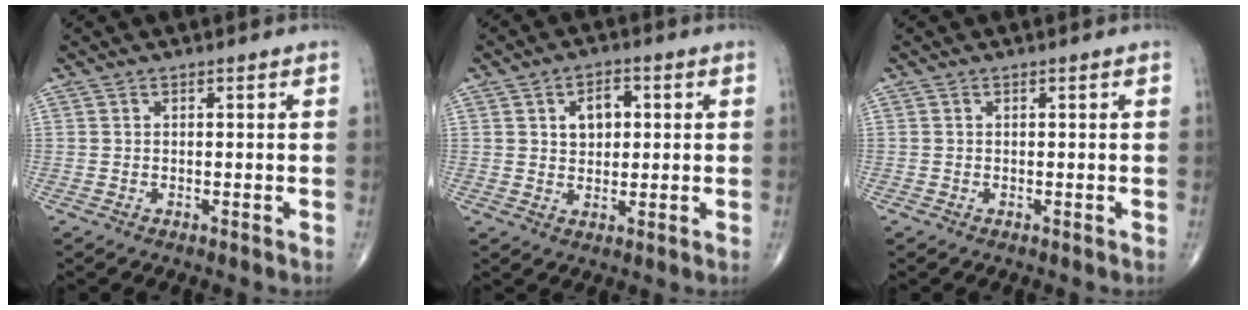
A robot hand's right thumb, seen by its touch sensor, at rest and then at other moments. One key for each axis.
{"total": 5.6, "fx": 1.4, "fy": 3.8, "fz": 3.9, "tx": -0.036, "ty": 0.001, "tz": 0.020}
{"total": 0.0}